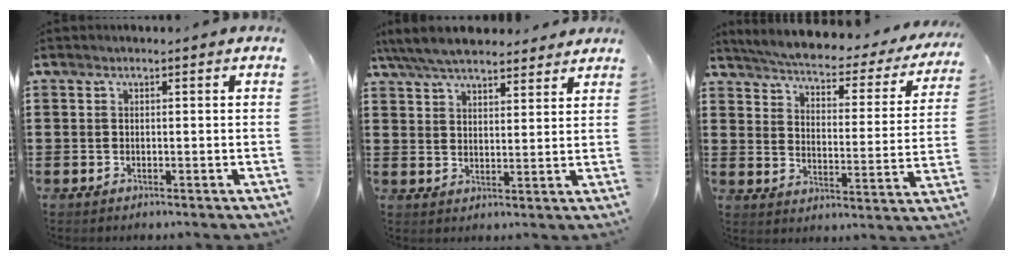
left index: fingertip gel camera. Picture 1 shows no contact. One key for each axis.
{"total": 6.8, "fx": 6.2, "fy": 1.5, "fz": 2.4, "tx": -0.067, "ty": -0.013, "tz": 0.115}
{"total": 3.7, "fx": 3.5, "fy": 0.0, "fz": 1.3, "tx": -0.047, "ty": -0.033, "tz": 0.049}